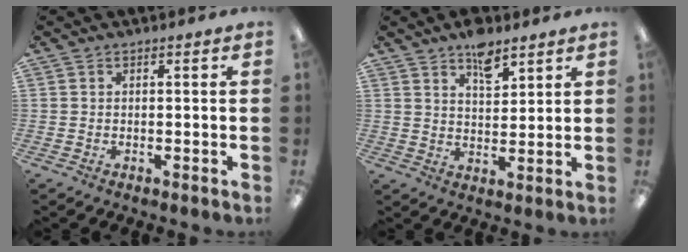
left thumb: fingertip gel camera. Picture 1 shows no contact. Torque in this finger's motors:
{"motor_torque": [0.83, 0.43, 1.20, -0.44, 0.00]}